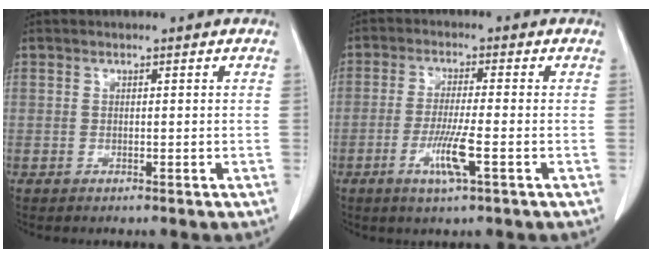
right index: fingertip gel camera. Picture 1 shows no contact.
{"total": 6.0, "force": [-2.3, 0.0, 5.6], "torque": [-0.107, -0.012, -0.043]}